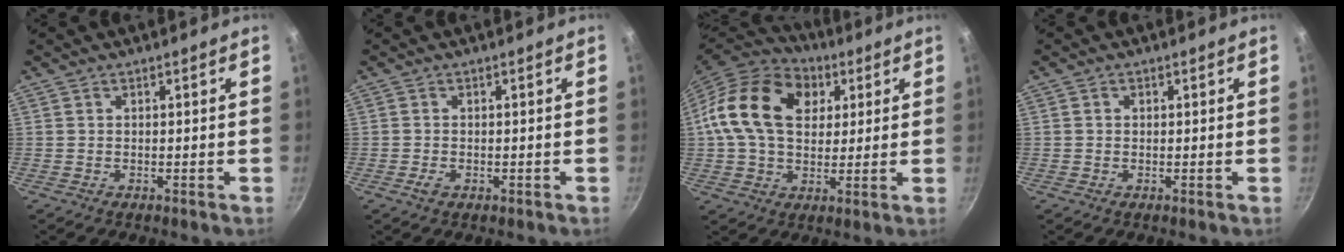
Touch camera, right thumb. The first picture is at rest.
{"total": 1.8, "force": [-0.7, 1.2, 1.2], "torque": [-0.024, 0.000, -0.013]}
{"total": 20.4, "force": [5.1, 14.4, 13.5], "torque": [-0.226, 0.013, 0.076]}
{"total": 0.8, "force": [0.1, 0.7, 0.3], "torque": [-0.004, 0.005, 0.001]}